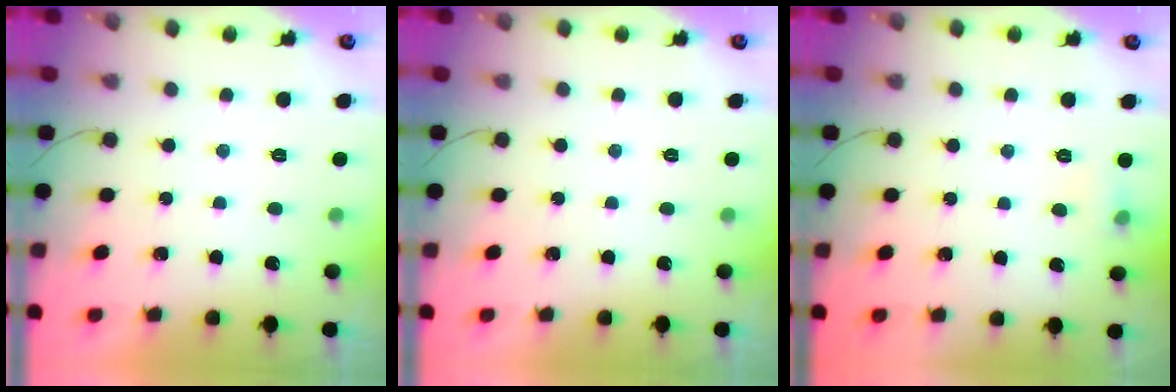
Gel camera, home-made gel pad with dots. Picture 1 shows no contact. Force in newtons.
{"total": 0.0}
{"total": 4.9, "press": 4.7, "slide": 1.4}